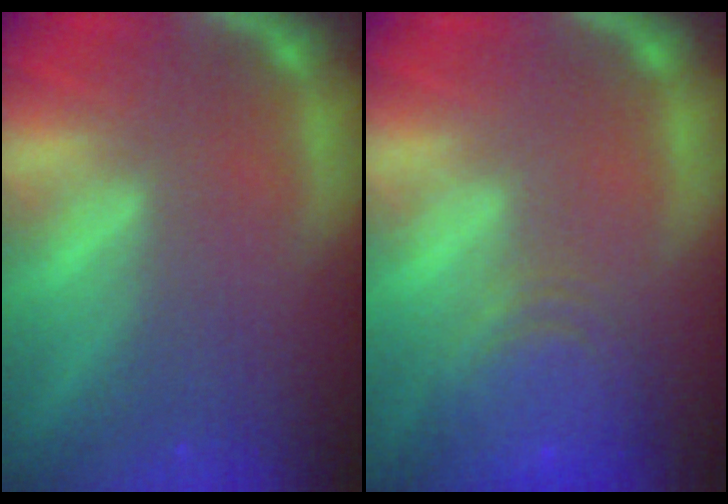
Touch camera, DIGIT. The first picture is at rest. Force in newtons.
{"total": 7.5}